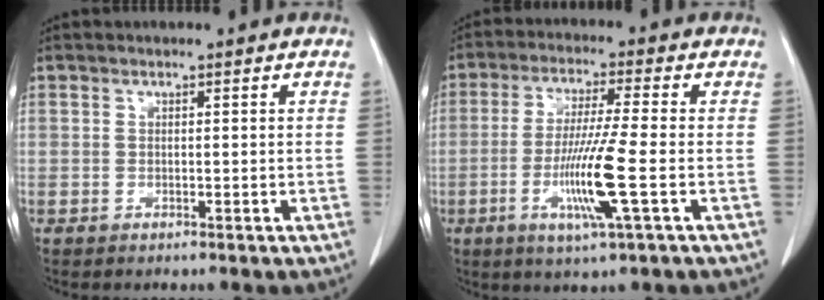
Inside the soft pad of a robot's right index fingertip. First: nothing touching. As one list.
[{"total": 10.1, "force": [-2.9, -0.8, 9.7], "torque": [-0.192, -0.017, -0.055]}]